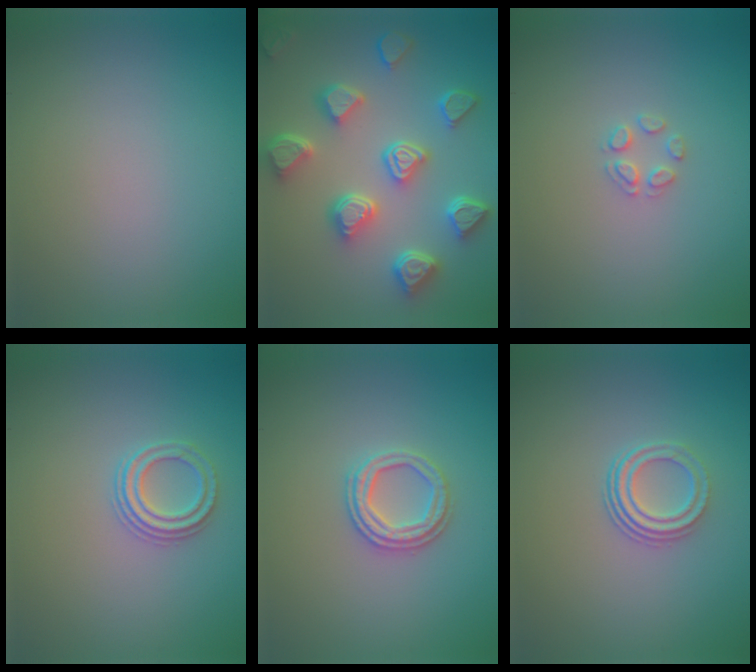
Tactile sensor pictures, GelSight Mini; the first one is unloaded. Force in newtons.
{"total": 7.1, "press": 5.8, "slide": 4.1}
{"total": 1.5, "press": 1.5, "slide": 0.1}
{"total": 2.4, "press": 2.2, "slide": 0.8}
{"total": 2.9, "press": 2.7, "slide": 1.0}
{"total": 3.0, "press": 2.2, "slide": 2.1}